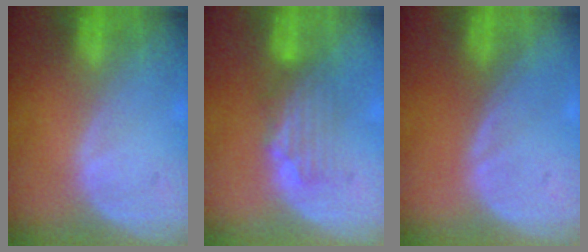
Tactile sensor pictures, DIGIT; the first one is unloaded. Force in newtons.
{"total": 3.8, "press": 3.8, "slide": 0.4}
{"total": 0.0}